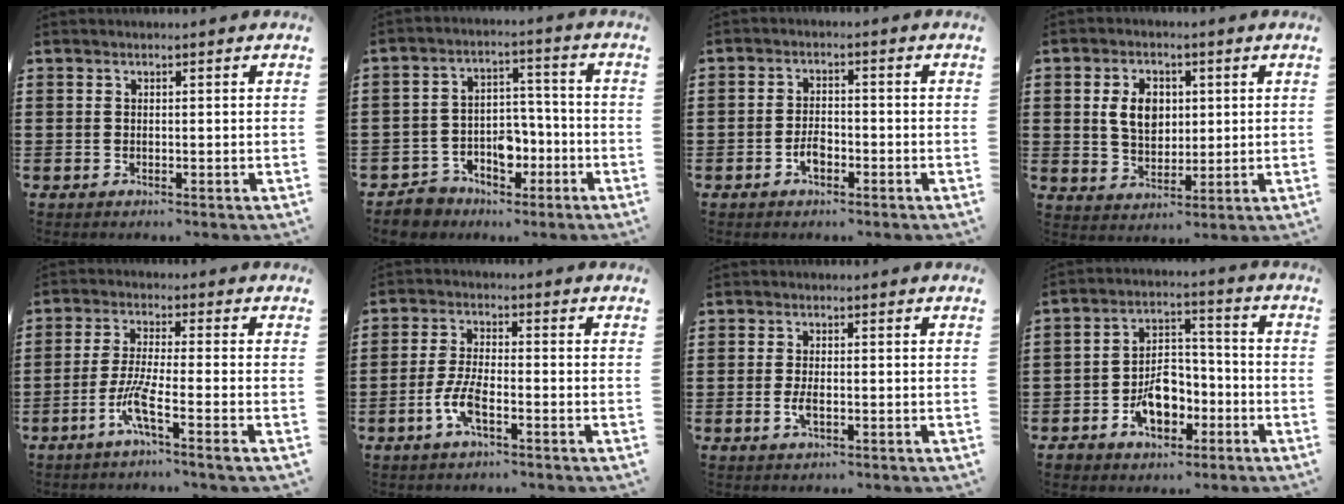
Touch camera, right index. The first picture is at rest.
{"total": 6.6, "force": [-3.6, 4.9, 2.4], "torque": [-0.053, 0.025, -0.062]}
{"total": 2.9, "force": [-1.5, 1.4, 2.0], "torque": [-0.043, 0.004, -0.031]}
{"total": 6.2, "force": [1.2, 4.3, 4.3], "torque": [-0.096, 0.010, 0.015]}
{"total": 6.7, "force": [-3.3, 0.2, 5.8], "torque": [-0.123, -0.011, -0.068]}
{"total": 5.1, "force": [-2.4, 1.4, 4.3], "torque": [-0.103, -0.007, -0.052]}
{"total": 2.4, "force": [-0.5, 0.8, 2.2], "torque": [-0.052, -0.005, -0.014]}
{"total": 7.9, "force": [-3.4, 5.2, 4.8], "torque": [-0.083, 0.016, -0.061]}